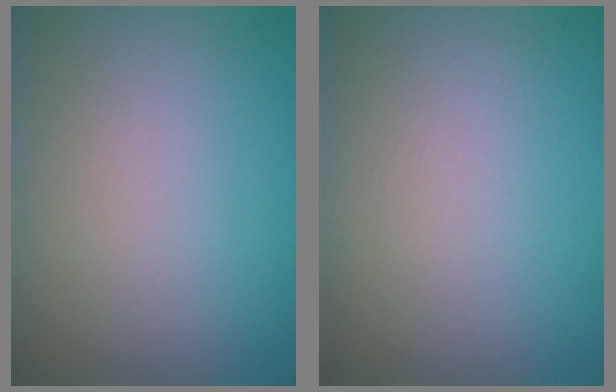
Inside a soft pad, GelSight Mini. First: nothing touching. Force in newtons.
{"total": 0.0}